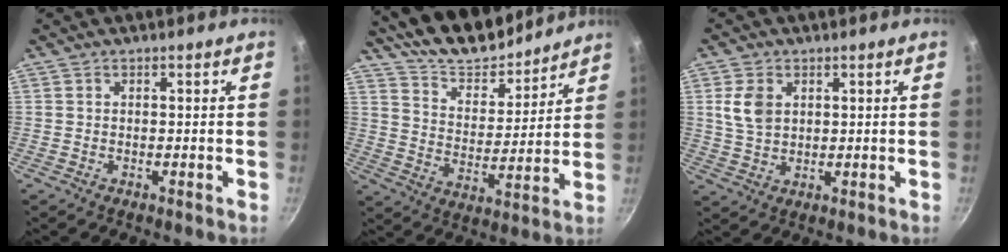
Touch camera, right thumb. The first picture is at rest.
{"total": 15.6, "force": [13.9, 5.4, 4.8], "torque": [-0.042, -0.095, 0.230]}
{"total": 6.0, "force": [1.7, 4.1, 4.0], "torque": [-0.071, -0.006, 0.035]}